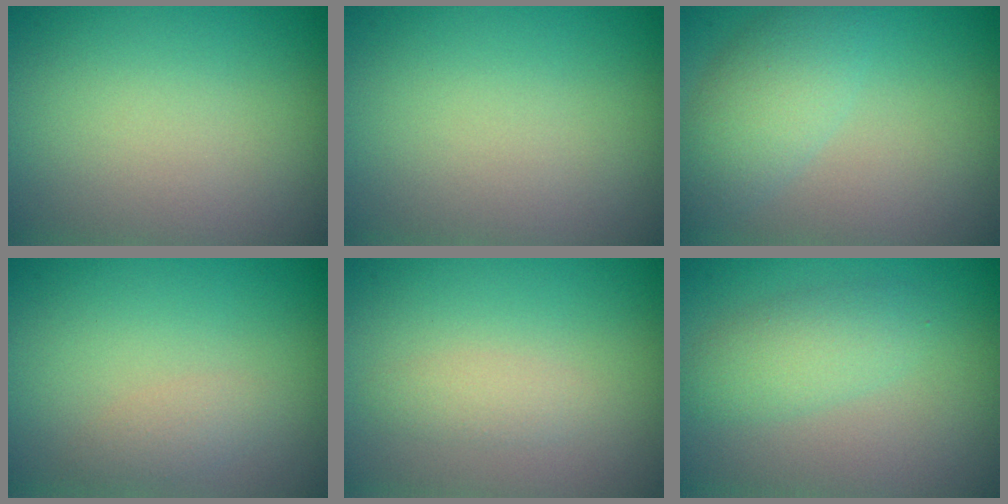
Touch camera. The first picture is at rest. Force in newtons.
{"total": 0.0}
{"total": 3.6, "press": 3.6, "slide": 0.1}
{"total": 1.1, "press": 1.1, "slide": 0.0}
{"total": 1.1, "press": 1.1, "slide": 0.0}
{"total": 2.7, "press": 2.7, "slide": 0.1}